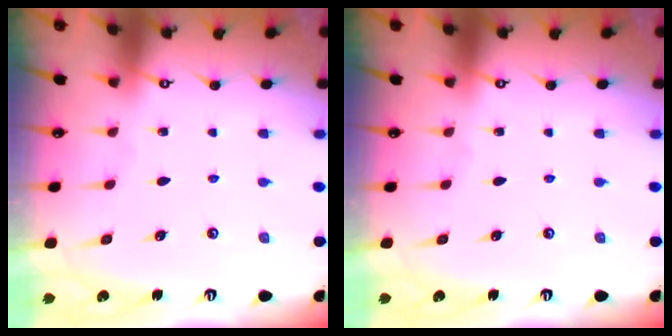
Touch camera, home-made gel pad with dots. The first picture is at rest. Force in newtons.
{"total": 0.0}